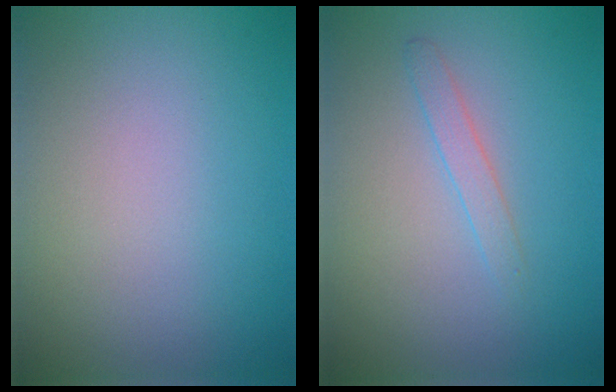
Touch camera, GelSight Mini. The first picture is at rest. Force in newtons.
{"total": 1.3, "press": 1.3, "slide": 0.0}